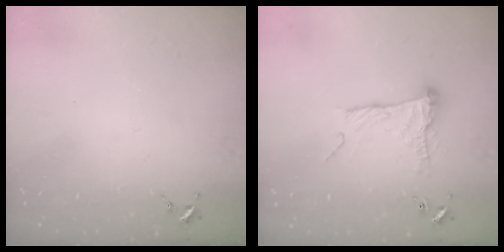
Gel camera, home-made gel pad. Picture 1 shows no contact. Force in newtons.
{"total": 13.9, "press": 13.9, "slide": 1.1}